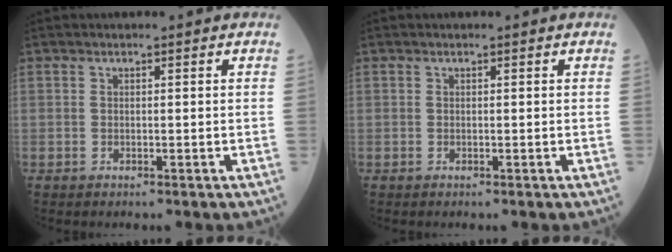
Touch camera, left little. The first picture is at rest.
{"total": 0.0}